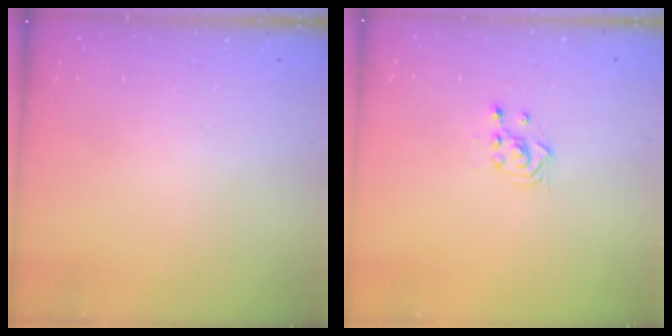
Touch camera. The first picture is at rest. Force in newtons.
{"total": 2.3, "press": 2.3, "slide": 0.3}